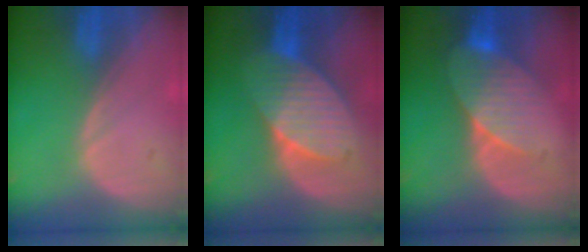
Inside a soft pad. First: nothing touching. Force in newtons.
{"total": 7.9, "press": 7.9, "slide": 0.1}
{"total": 8.2, "press": 7.3, "slide": 3.6}